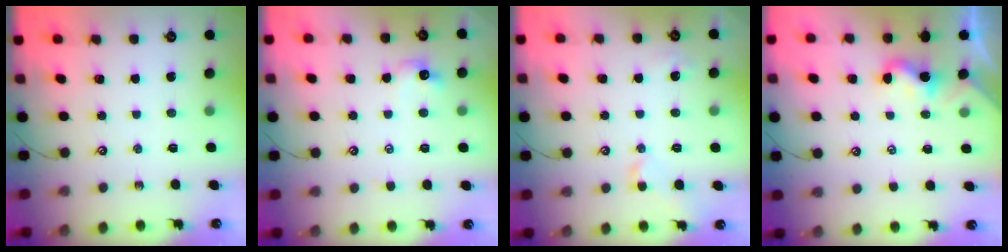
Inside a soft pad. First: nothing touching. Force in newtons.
{"total": 2.2, "press": 2.1, "slide": 0.7}
{"total": 0.9, "press": 0.7, "slide": 0.5}
{"total": 1.8, "press": 1.8, "slide": 0.3}